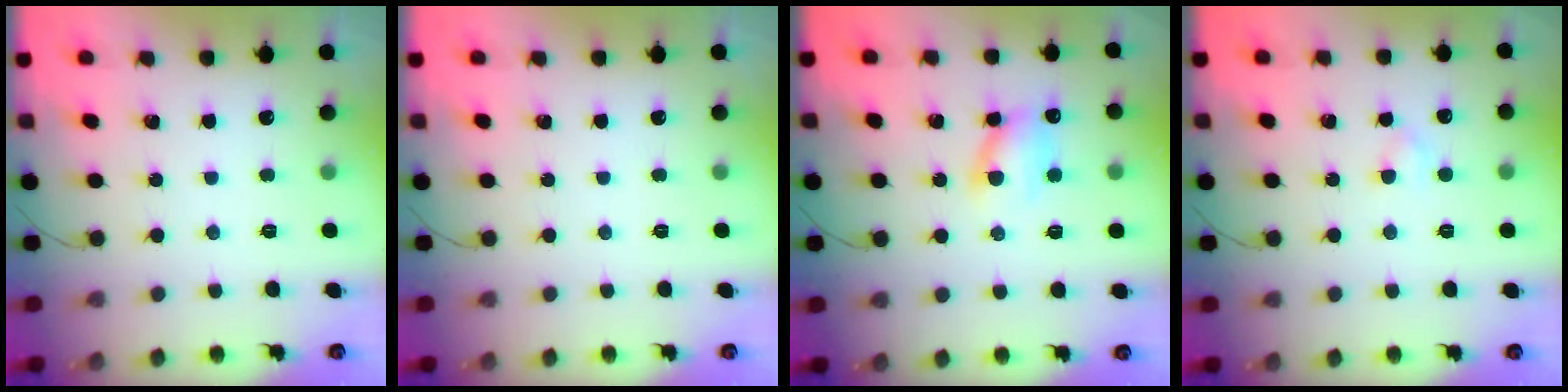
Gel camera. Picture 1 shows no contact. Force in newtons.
{"total": 0.0}
{"total": 8.7, "press": 8.7, "slide": 0.7}
{"total": 2.6, "press": 2.4, "slide": 1.0}